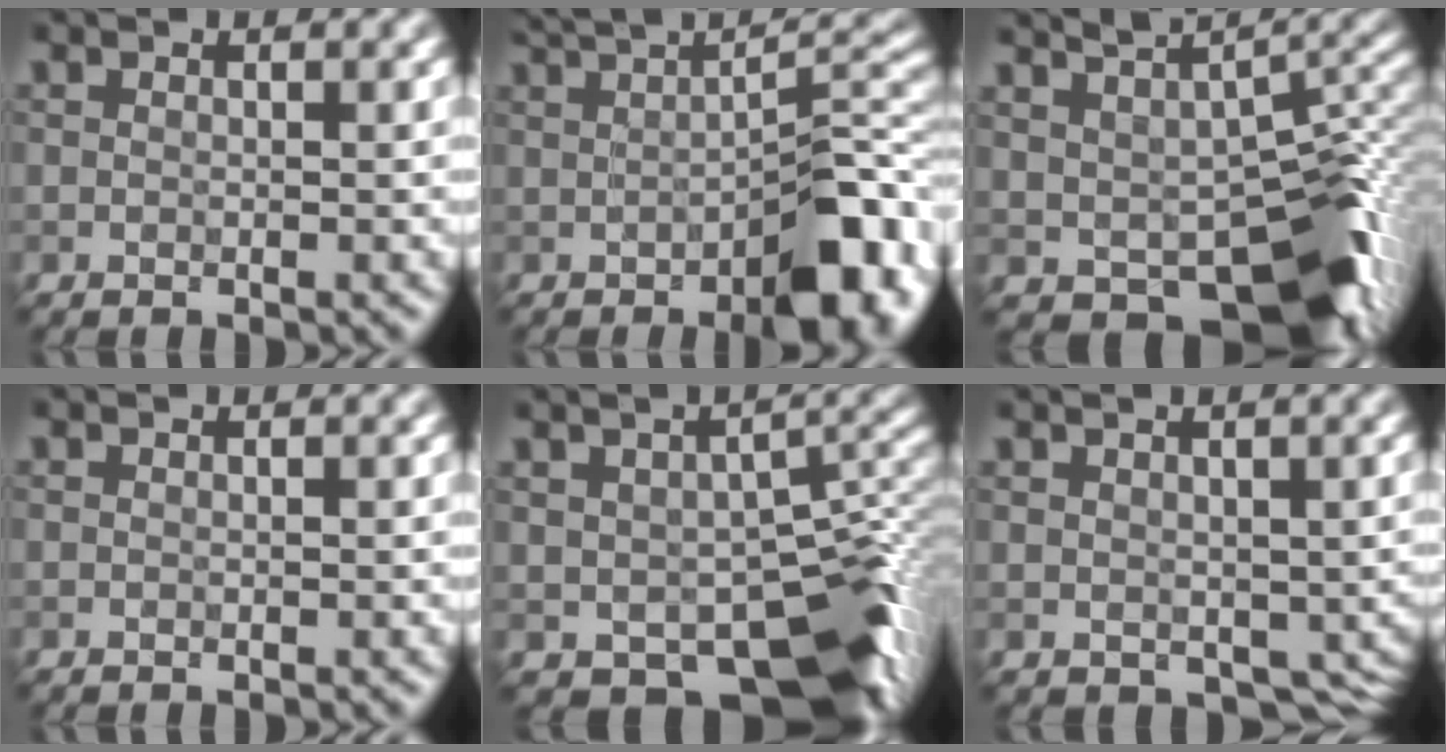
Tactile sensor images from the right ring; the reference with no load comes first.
{"total": 9.3, "force": [-1.7, 3.1, 8.6], "torque": [-0.092, 0.010, 0.001]}
{"total": 8.3, "force": [-2.5, 4.3, 6.7], "torque": [-0.094, -0.012, -0.001]}
{"total": 0.0}
{"total": 10.2, "force": [-5.3, 5.2, 7.0], "torque": [-0.104, -0.016, -0.054]}
{"total": 2.8, "force": [-0.2, 2.0, 1.9], "torque": [-0.044, -0.014, 0.042]}